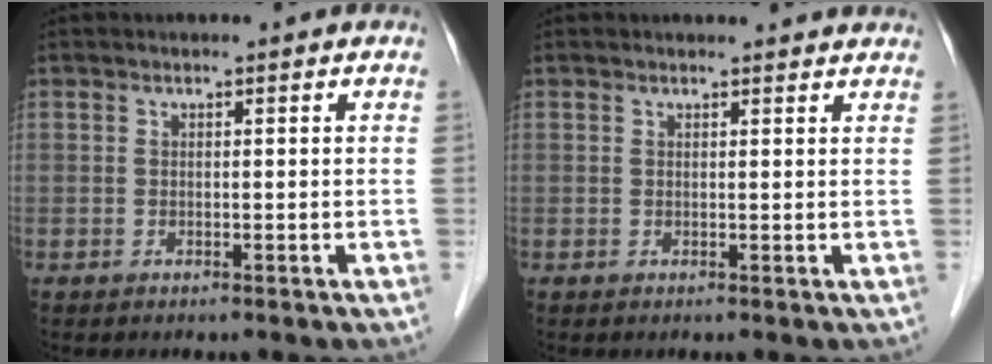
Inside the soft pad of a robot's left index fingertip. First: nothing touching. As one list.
[{"total": 4.5, "force": [4.3, 0.7, 0.8], "torque": [-0.009, 0.012, 0.040]}]